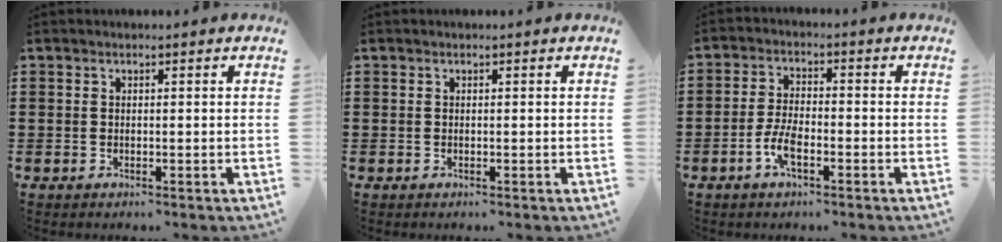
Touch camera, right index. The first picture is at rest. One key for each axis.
{"total": 0.0}
{"total": 4.7, "fx": -2.2, "fy": 1.8, "fz": 3.8, "tx": -0.092, "ty": -0.002, "tz": -0.047}